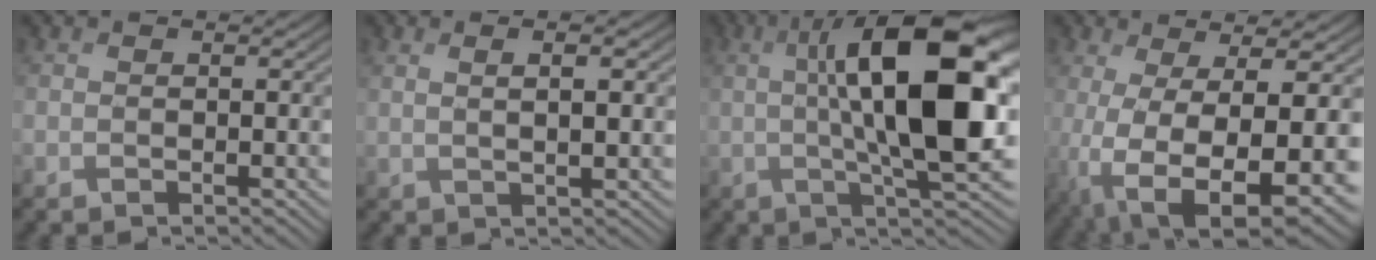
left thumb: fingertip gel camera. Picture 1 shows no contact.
{"total": 3.5, "force": [1.2, 0.8, 3.2], "torque": [-0.045, 0.001, 0.020]}
{"total": 15.7, "force": [1.4, 4.5, 14.9], "torque": [-0.233, 0.007, 0.024]}
{"total": 11.9, "force": [-3.0, 3.9, 10.8], "torque": [-0.216, -0.029, -0.032]}